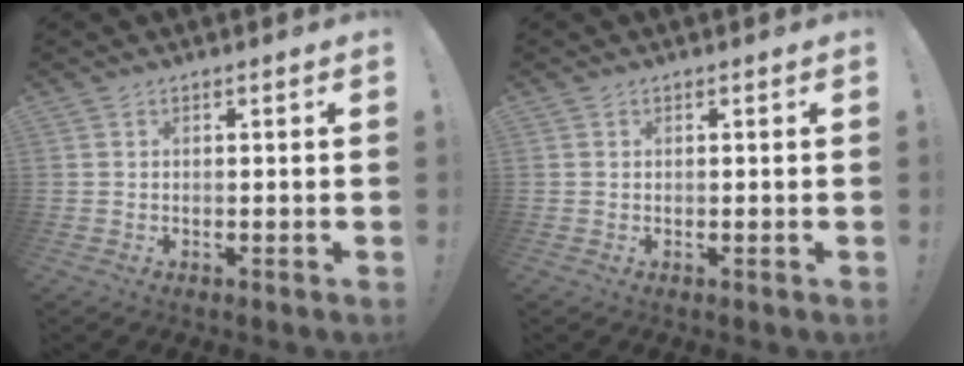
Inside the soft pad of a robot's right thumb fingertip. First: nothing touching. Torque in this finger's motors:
{"motor_torque": [-0.01, 0.15, -0.04, 0.06, 0.04]}